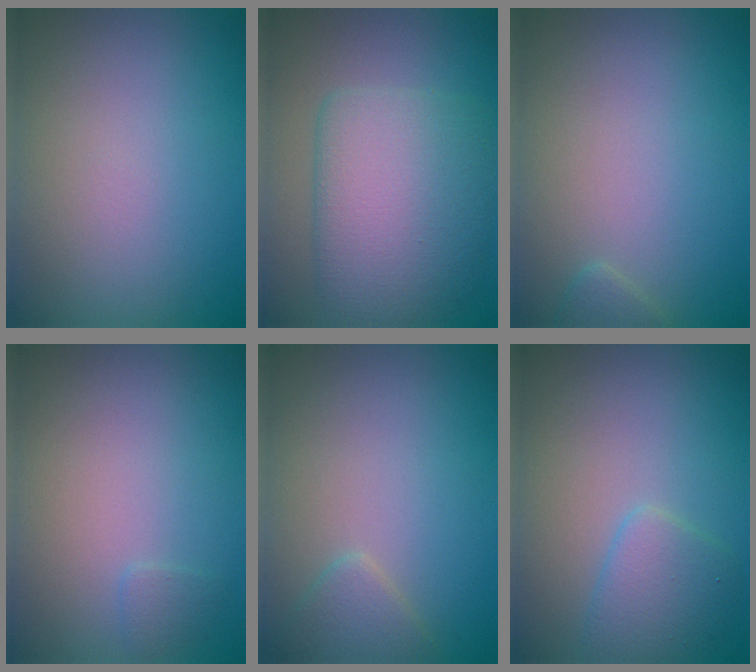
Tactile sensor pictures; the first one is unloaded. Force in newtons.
{"total": 7.5, "press": 7.5, "slide": 0.4}
{"total": 0.6, "press": 0.6, "slide": 0.1}
{"total": 0.7, "press": 0.7, "slide": 0.1}
{"total": 1.8, "press": 1.8, "slide": 0.1}
{"total": 2.7, "press": 2.7, "slide": 0.1}